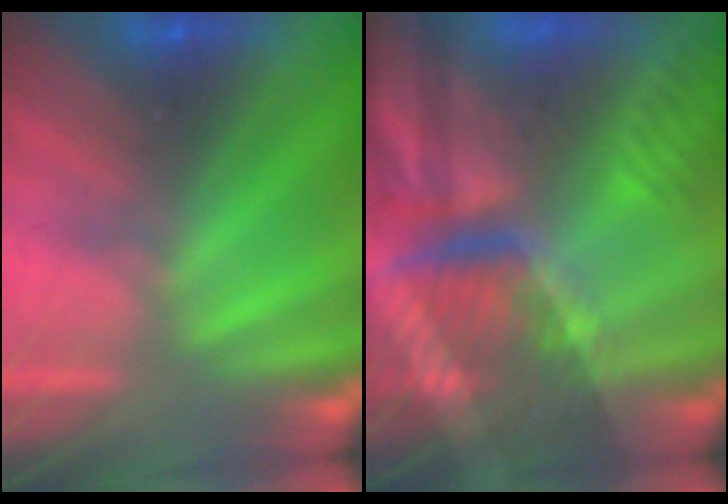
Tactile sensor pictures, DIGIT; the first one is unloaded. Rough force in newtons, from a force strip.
{"total": 7.4}